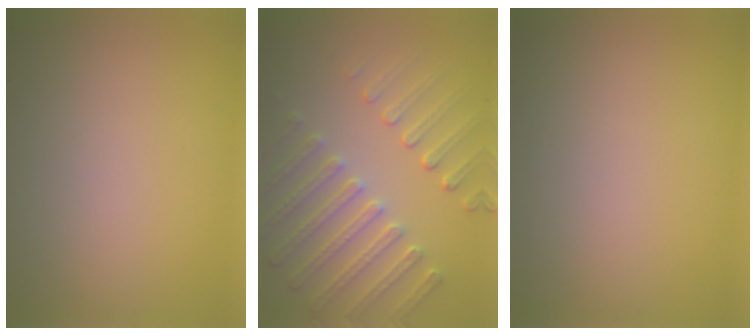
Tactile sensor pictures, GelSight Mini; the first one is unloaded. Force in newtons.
{"total": 5.1, "press": 3.8, "slide": 3.3}
{"total": 0.0}